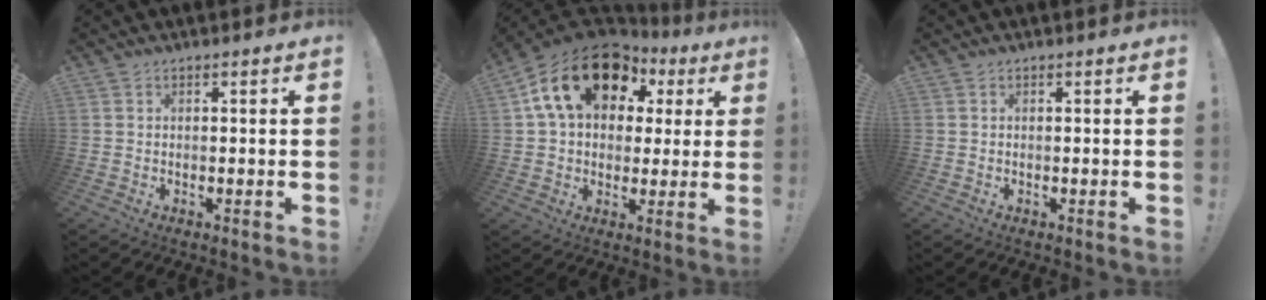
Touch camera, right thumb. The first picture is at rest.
{"total": 20.6, "force": [8.8, 13.2, 13.1], "torque": [-0.212, -0.022, 0.159]}
{"total": 0.0}